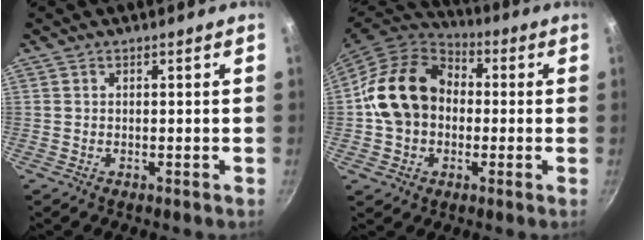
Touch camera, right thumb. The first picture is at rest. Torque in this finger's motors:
{"motor_torque": [1.96, 2.00, 0.19, -0.14, 0.15]}